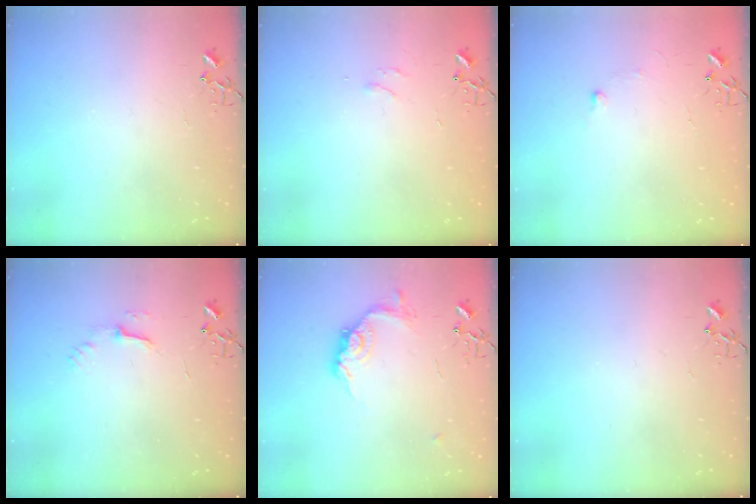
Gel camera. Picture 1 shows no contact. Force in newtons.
{"total": 3.9, "press": 3.9, "slide": 0.6}
{"total": 4.2, "press": 4.1, "slide": 0.6}
{"total": 5.8, "press": 5.8, "slide": 0.6}
{"total": 12.9, "press": 12.9, "slide": 0.2}
{"total": 0.0}